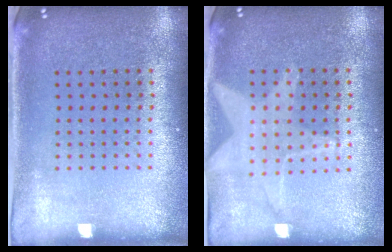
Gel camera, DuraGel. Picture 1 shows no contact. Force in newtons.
{"total": 0.9, "press": 0.9, "slide": 0.0}